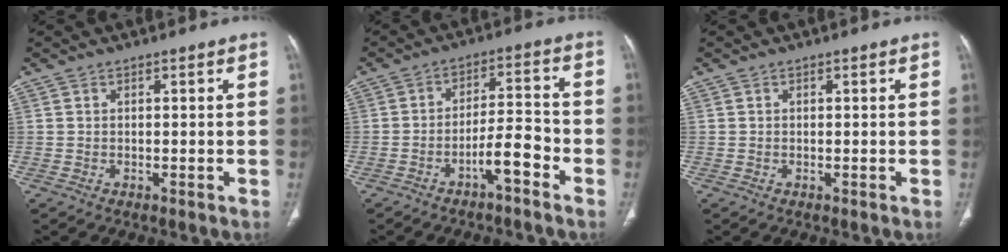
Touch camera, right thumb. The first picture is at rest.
{"total": 6.9, "force": [-3.9, 1.9, 5.4], "torque": [-0.084, 0.041, -0.063]}
{"total": 0.0}